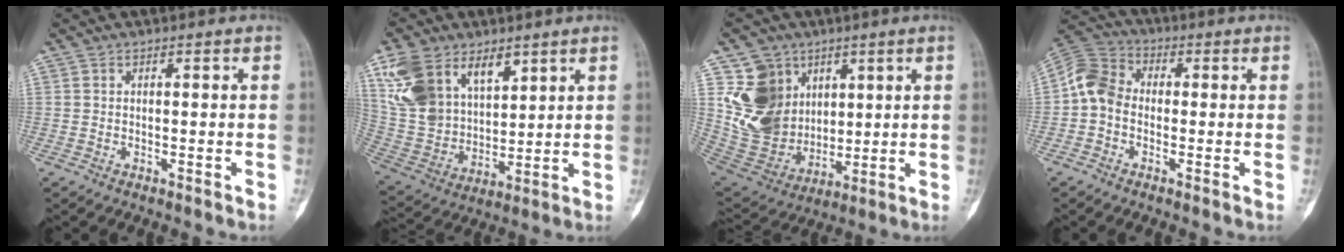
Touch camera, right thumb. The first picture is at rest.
{"total": 16.6, "force": [8.7, 10.5, 9.4], "torque": [-0.162, -0.025, 0.187]}
{"total": 16.2, "force": [5.9, 13.5, 6.6], "torque": [-0.094, -0.019, 0.134]}
{"total": 8.0, "force": [-0.9, 6.4, 4.7], "torque": [-0.077, 0.025, -0.036]}